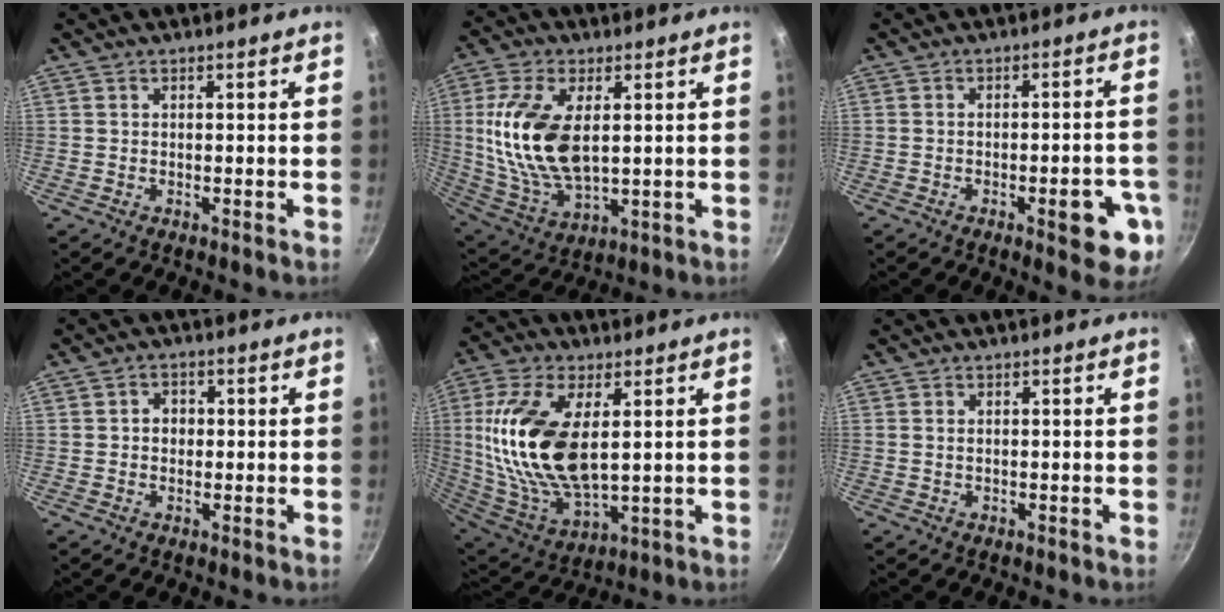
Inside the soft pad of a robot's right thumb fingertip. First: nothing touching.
{"total": 17.1, "force": [2.8, 9.1, 14.2], "torque": [-0.277, -0.013, 0.062]}
{"total": 10.0, "force": [-3.8, 3.6, 8.6], "torque": [-0.080, 0.018, -0.045]}
{"total": 2.9, "force": [0.1, 2.5, 1.5], "torque": [-0.007, 0.006, -0.001]}
{"total": 21.2, "force": [3.8, 10.5, 18.1], "torque": [-0.365, -0.021, 0.078]}
{"total": 0.6, "force": [0.2, 0.3, 0.5], "torque": [-0.010, 0.001, 0.003]}